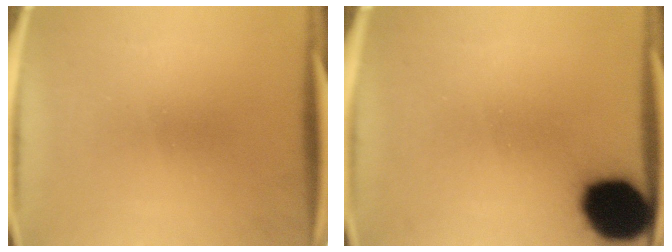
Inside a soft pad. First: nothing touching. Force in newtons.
{"total": 16.8}